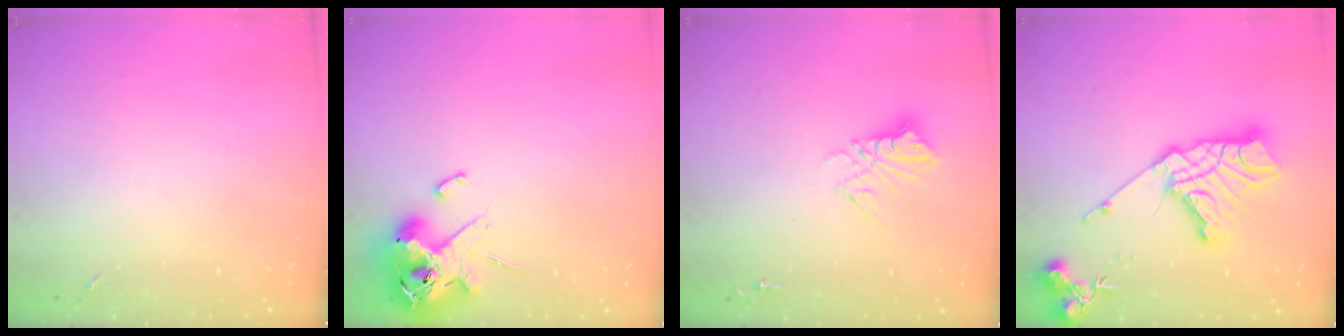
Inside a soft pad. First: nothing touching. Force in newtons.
{"total": 12.8, "press": 12.6, "slide": 2.3}
{"total": 10.4, "press": 10.4, "slide": 0.9}
{"total": 20.3, "press": 20.3, "slide": 1.8}